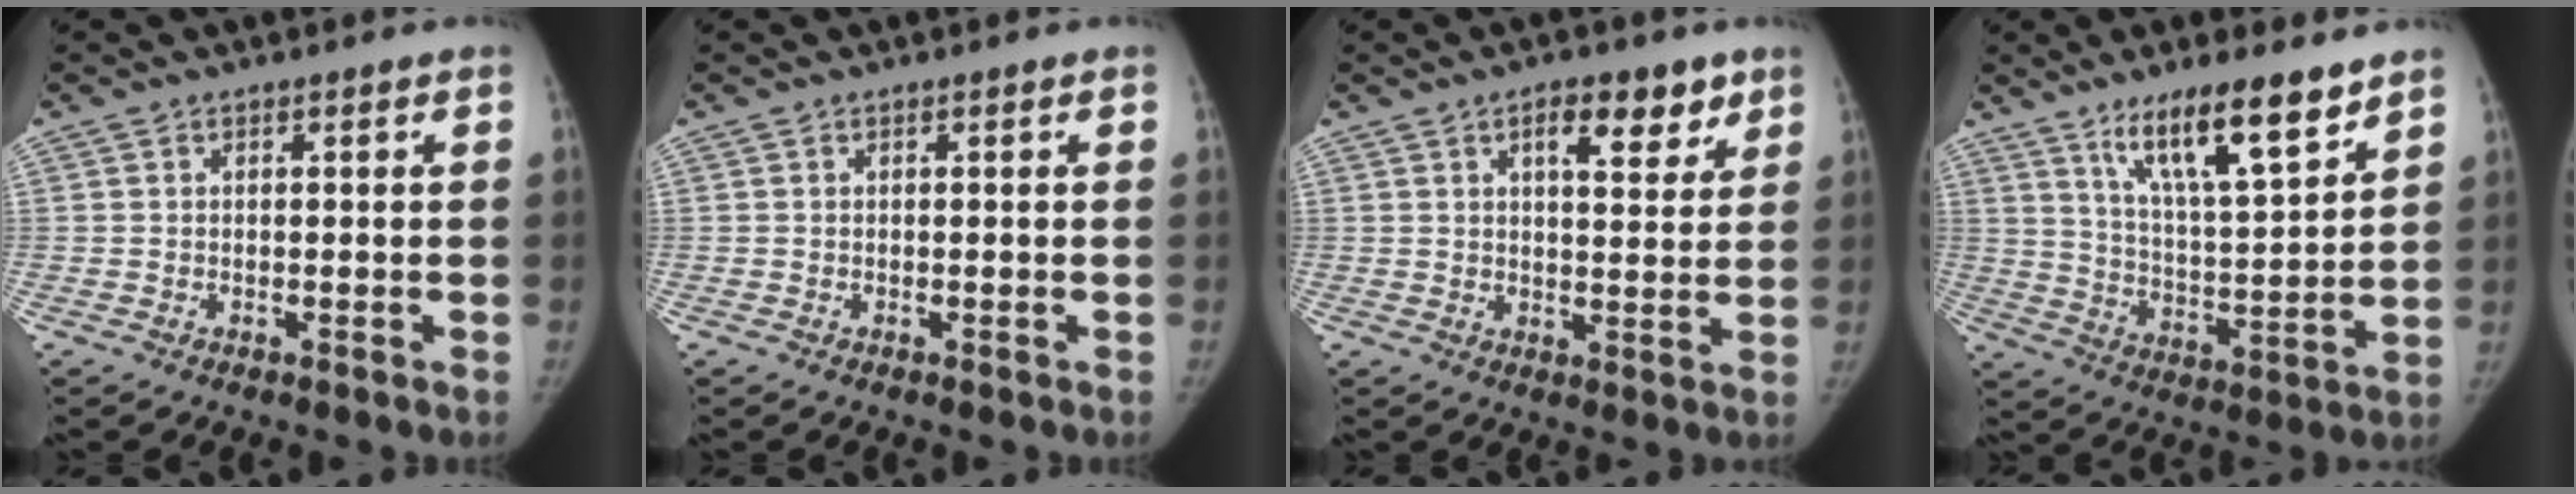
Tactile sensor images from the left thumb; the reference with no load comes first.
{"total": 0.0}
{"total": 8.1, "force": [4.6, 3.5, 5.7], "torque": [-0.053, -0.022, 0.064]}
{"total": 15.1, "force": [10.2, 3.4, 10.7], "torque": [-0.160, -0.062, 0.182]}